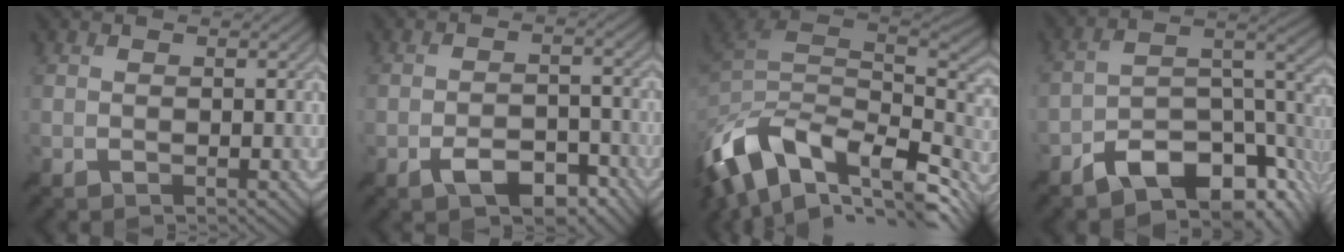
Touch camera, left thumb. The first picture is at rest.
{"total": 5.6, "force": [-3.5, 2.3, 3.8], "torque": [-0.062, 0.004, -0.058]}
{"total": 15.1, "force": [-6.8, 8.4, 10.6], "torque": [-0.252, -0.018, -0.116]}
{"total": 11.9, "force": [-8.0, 4.6, 7.5], "torque": [-0.107, -0.005, -0.149]}